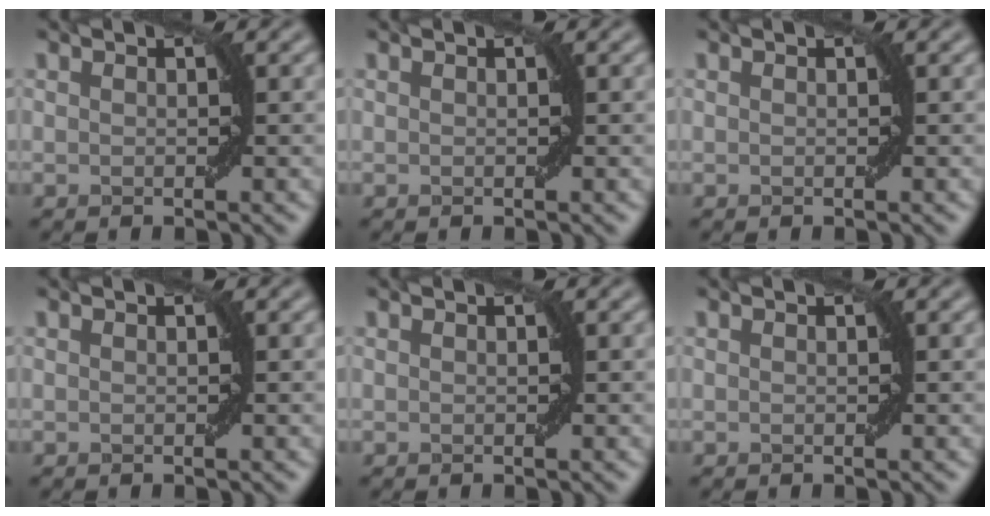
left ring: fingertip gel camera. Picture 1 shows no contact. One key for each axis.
{"total": 0.0}
{"total": 0.0}
{"total": 0.0}
{"total": 0.0}
{"total": 0.0}